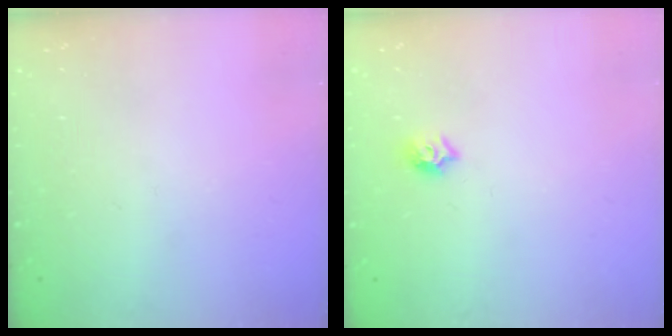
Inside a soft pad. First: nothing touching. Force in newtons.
{"total": 6.3, "press": 6.3, "slide": 0.2}